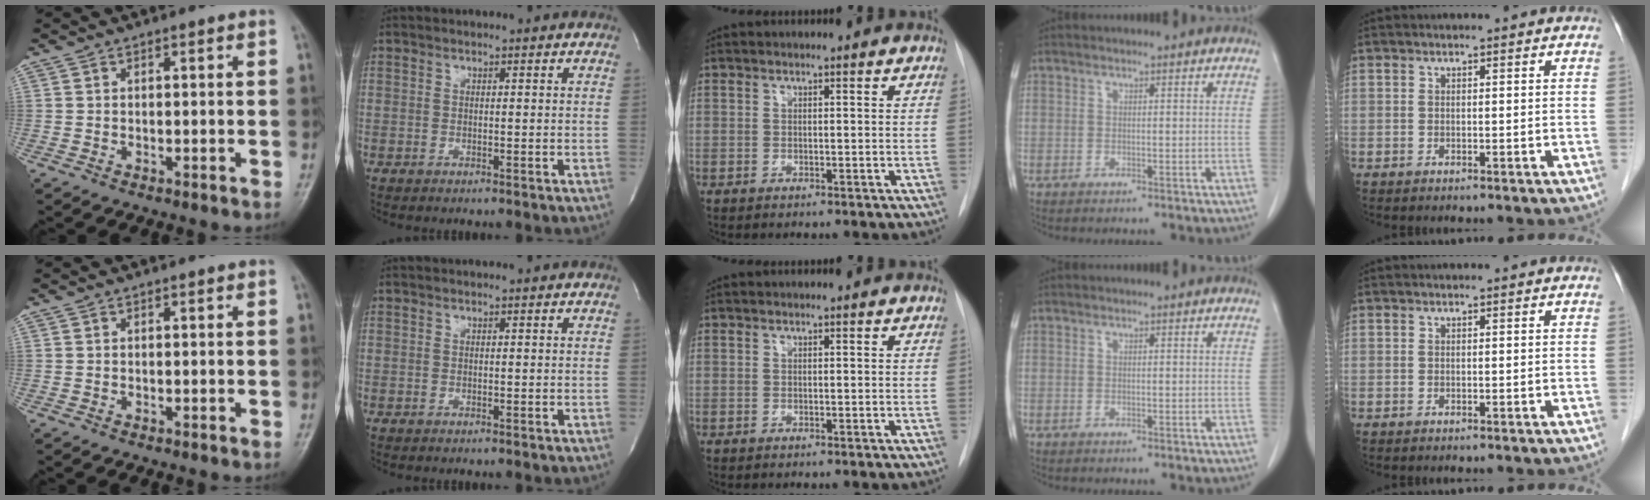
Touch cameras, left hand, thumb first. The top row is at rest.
{}